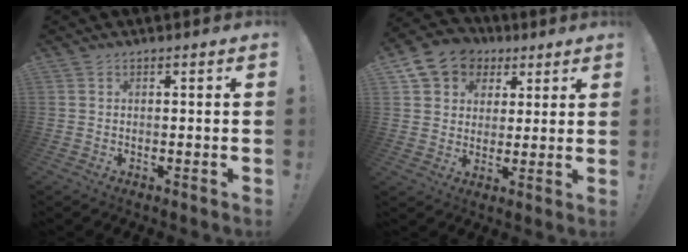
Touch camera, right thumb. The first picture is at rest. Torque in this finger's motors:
{"motor_torque": [0.53, 0.53, 0.22, -0.14, 0.04]}